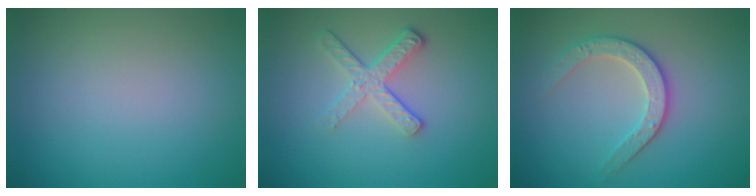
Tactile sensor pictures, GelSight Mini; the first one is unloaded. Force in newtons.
{"total": 3.2, "press": 2.5, "slide": 2.0}
{"total": 2.9, "press": 2.7, "slide": 1.1}